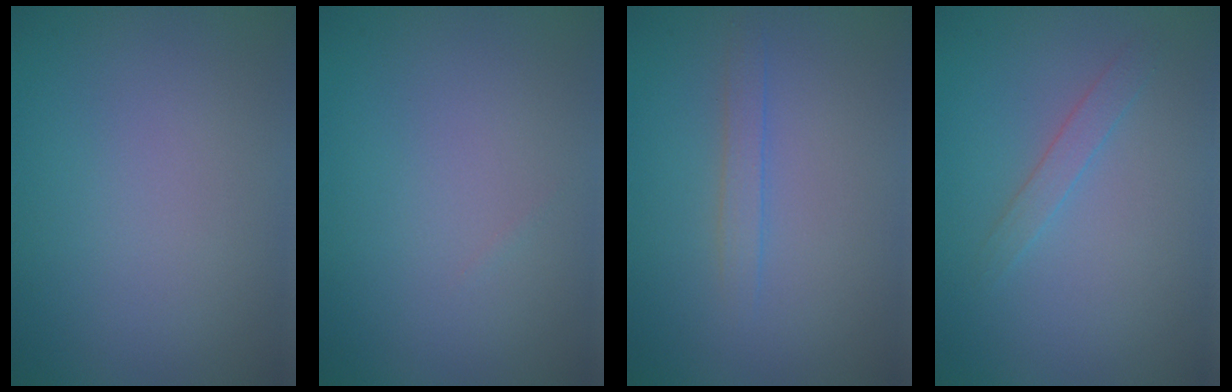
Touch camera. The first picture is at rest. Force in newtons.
{"total": 0.0}
{"total": 1.2, "press": 1.2, "slide": 0.1}
{"total": 1.2, "press": 1.2, "slide": 0.0}